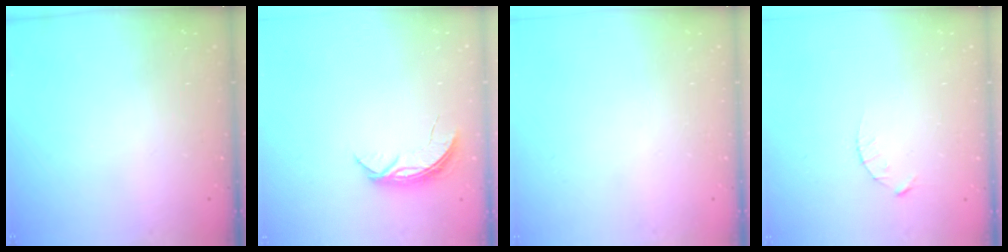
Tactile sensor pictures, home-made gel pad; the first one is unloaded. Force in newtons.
{"total": 5.9, "press": 5.8, "slide": 0.5}
{"total": 0.0}
{"total": 2.1, "press": 2.1, "slide": 0.3}